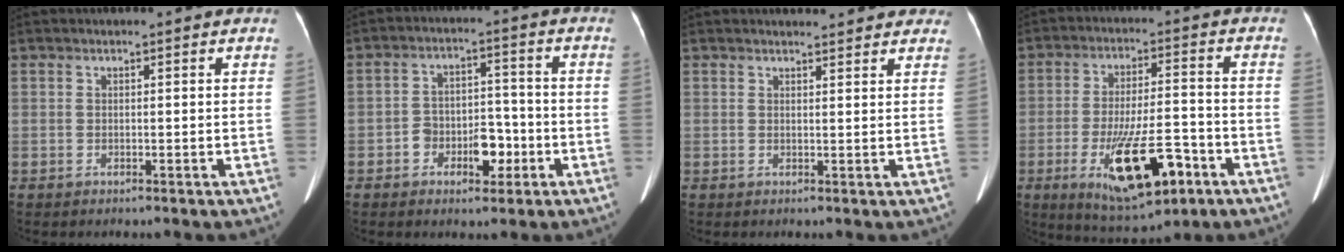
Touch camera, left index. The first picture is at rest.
{"total": 6.7, "force": [-2.9, 3.9, 4.7], "torque": [-0.074, 0.022, -0.043]}
{"total": 7.6, "force": [7.1, 2.0, 2.0], "torque": [-0.009, 0.005, 0.065]}
{"total": 14.0, "force": [-6.2, 3.9, 11.9], "torque": [-0.210, -0.015, -0.091]}